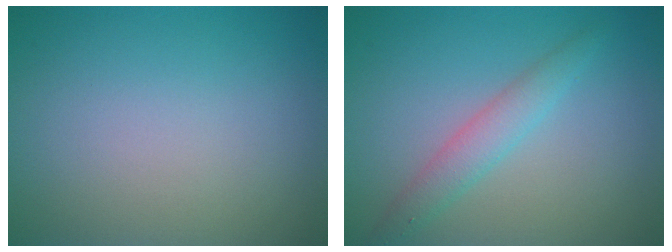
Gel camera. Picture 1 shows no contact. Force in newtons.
{"total": 2.5, "press": 2.5, "slide": 0.1}